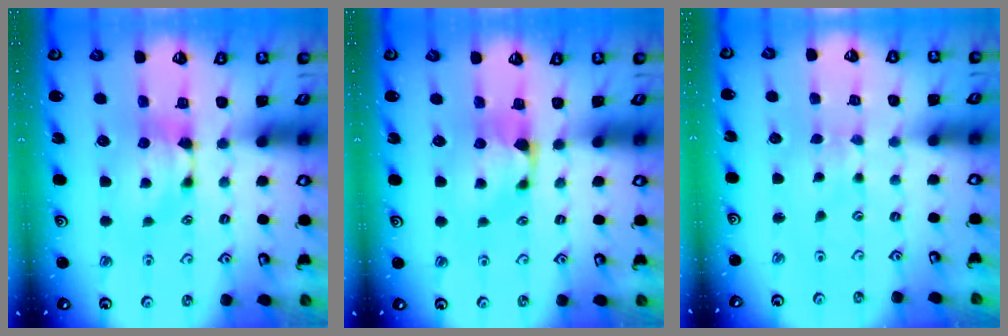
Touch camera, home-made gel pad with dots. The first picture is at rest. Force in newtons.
{"total": 1.2, "press": 0.7, "slide": 1.0}
{"total": 3.4, "press": 3.4, "slide": 0.1}